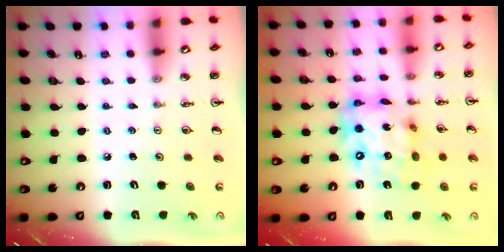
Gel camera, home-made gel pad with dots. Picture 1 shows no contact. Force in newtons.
{"total": 17.2, "press": 17.1, "slide": 1.4}